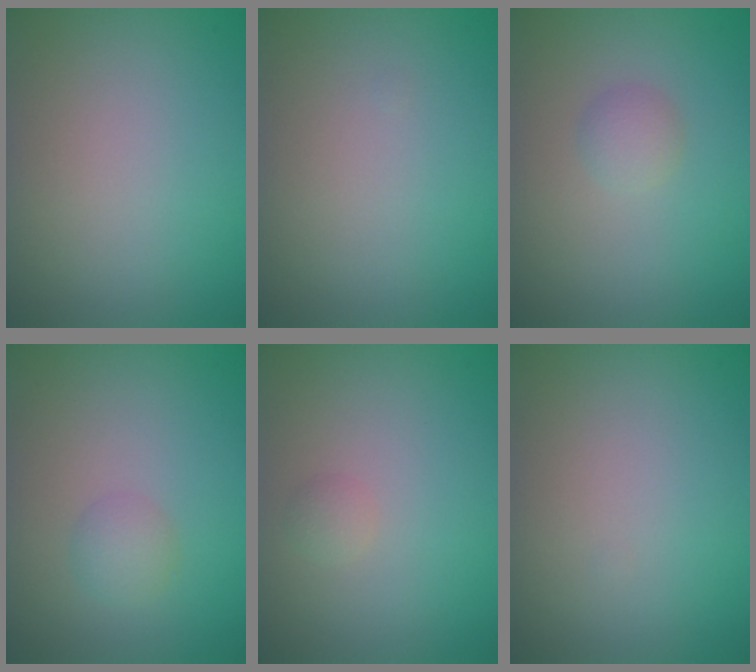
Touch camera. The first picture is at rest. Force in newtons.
{"total": 0.0}
{"total": 1.4, "press": 1.4, "slide": 0.1}
{"total": 1.6, "press": 1.6, "slide": 0.0}
{"total": 0.8, "press": 0.8, "slide": 0.0}
{"total": 0.0}